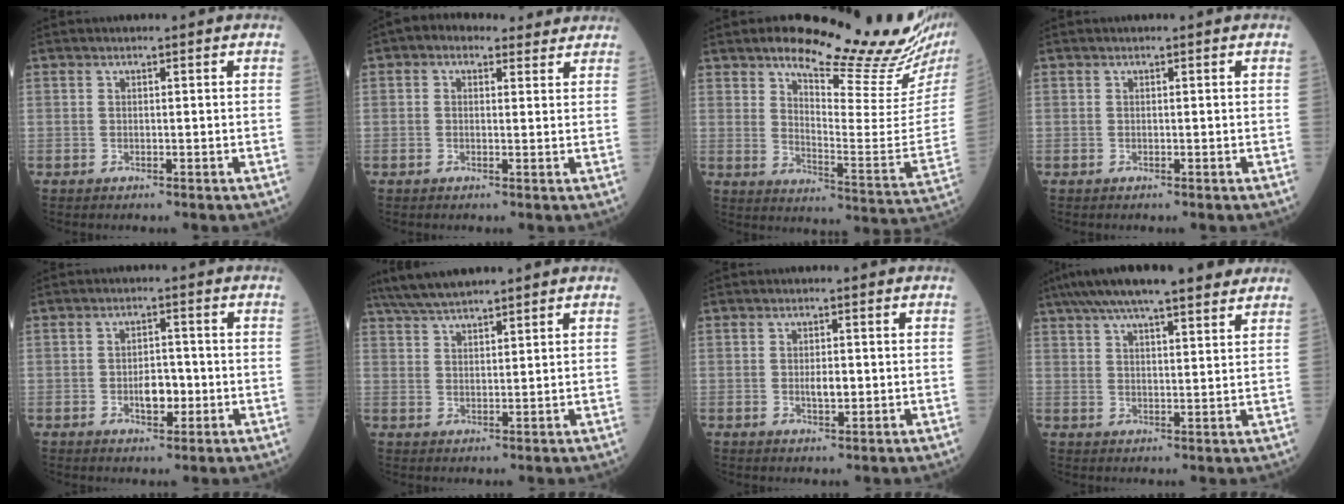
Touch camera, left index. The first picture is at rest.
{"total": 5.2, "force": [3.8, 2.9, 2.1], "torque": [-0.030, 0.030, 0.053]}
{"total": 20.4, "force": [17.2, 1.3, 11.0], "torque": [-0.156, -0.068, 0.221]}
{"total": 0.0}
{"total": 3.9, "force": [-1.0, 2.0, 3.2], "torque": [-0.052, 0.004, -0.015]}
{"total": 7.1, "force": [6.3, 0.4, 3.2], "torque": [-0.063, 0.030, 0.117]}
{"total": 2.1, "force": [-0.1, 0.8, 2.0], "torque": [-0.038, -0.001, 0.001]}
{"total": 16.7, "force": [13.4, 2.5, 9.7], "torque": [-0.167, 0.041, 0.194]}